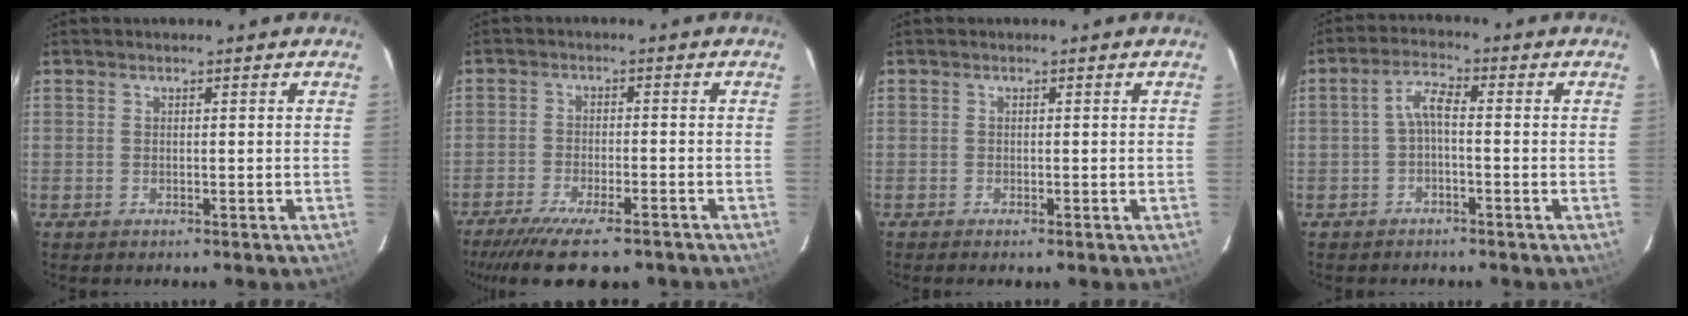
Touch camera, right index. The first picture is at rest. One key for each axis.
{"total": 12.3, "fx": -9.9, "fy": 2.6, "fz": 6.9, "tx": -0.151, "ty": -0.036, "tz": -0.162}
{"total": 0.6, "fx": -0.5, "fy": -0.2, "fz": 0.4, "tx": -0.007, "ty": -0.001, "tz": -0.011}
{"total": 3.4, "fx": -1.1, "fy": 0.9, "fz": 3.1, "tx": -0.068, "ty": 0.012, "tz": -0.023}